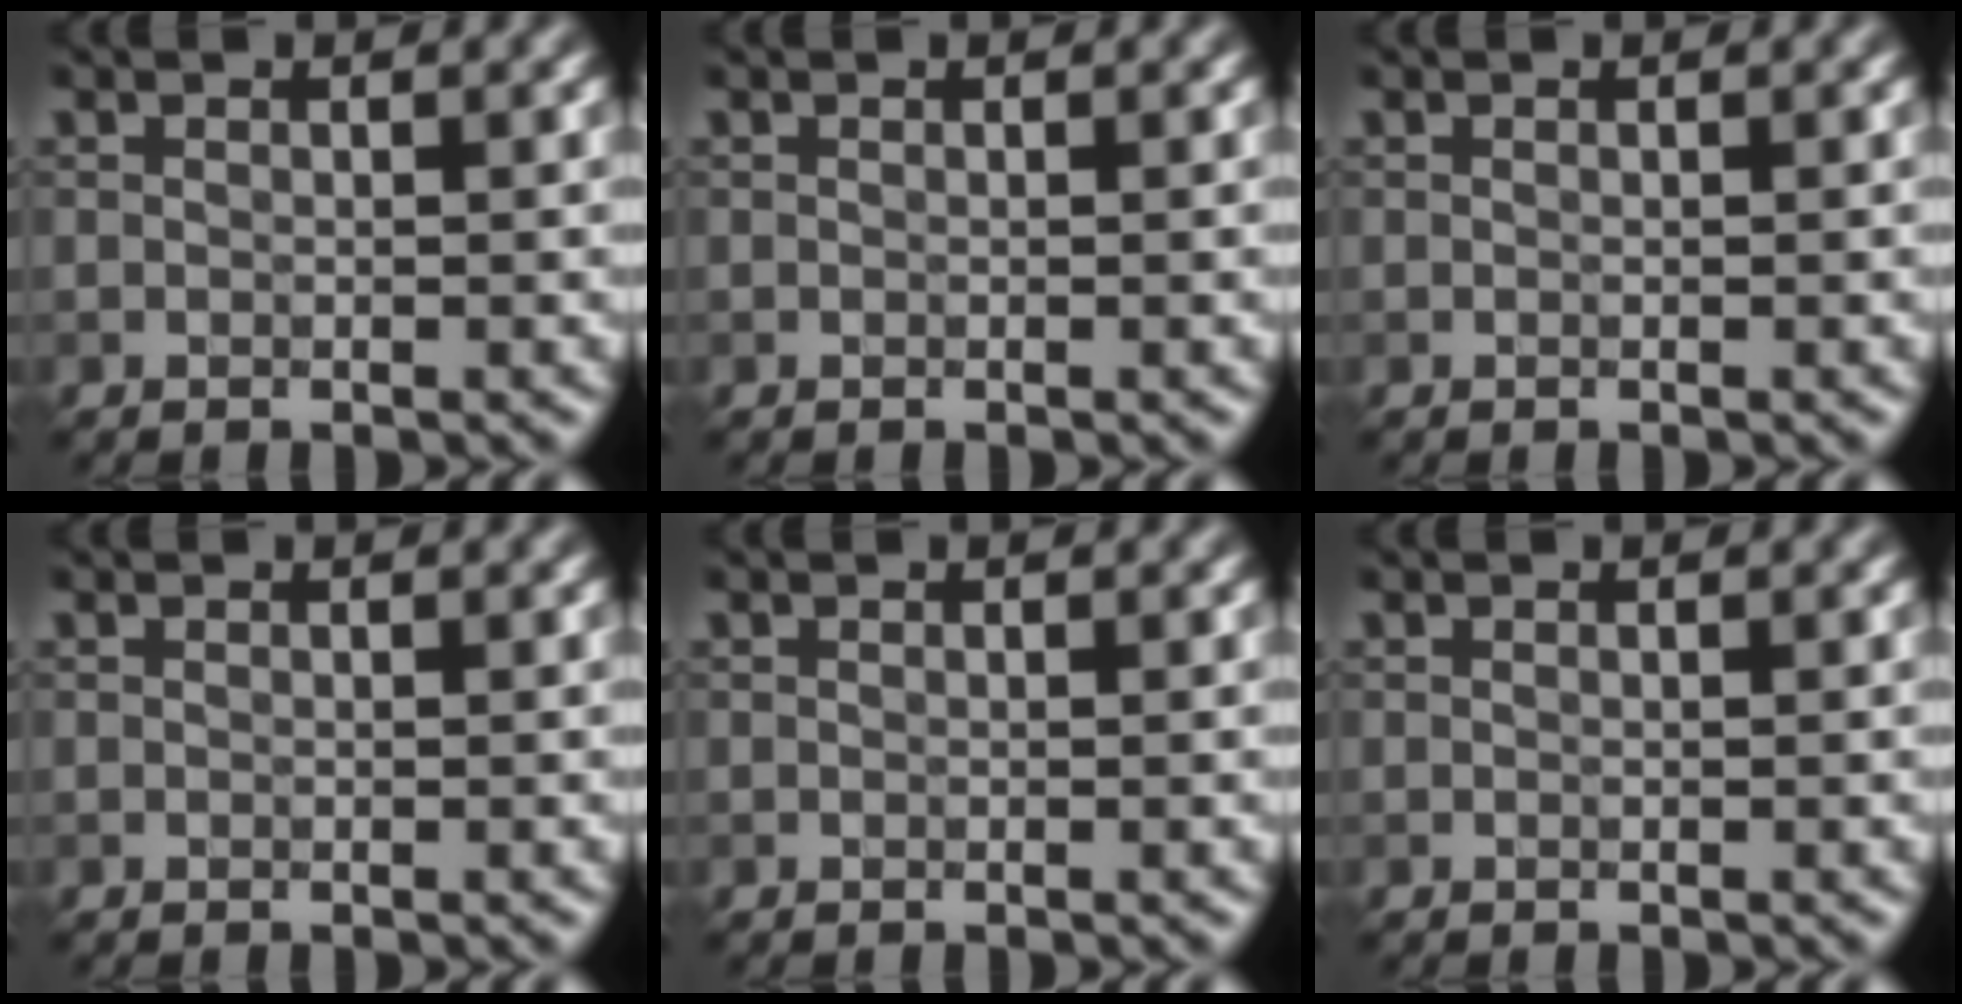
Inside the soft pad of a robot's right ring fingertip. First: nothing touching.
{"total": 0.0}
{"total": 0.0}
{"total": 0.0}
{"total": 0.0}
{"total": 0.0}